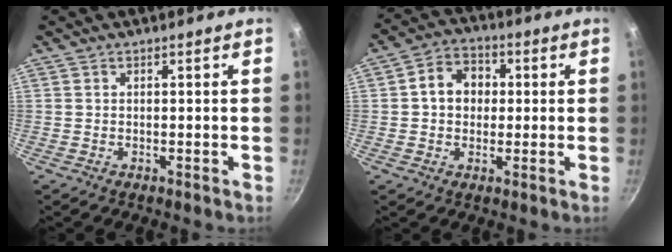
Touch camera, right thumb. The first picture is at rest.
{"total": 7.9, "force": [0.8, 6.4, 4.5], "torque": [-0.045, 0.015, -0.001]}